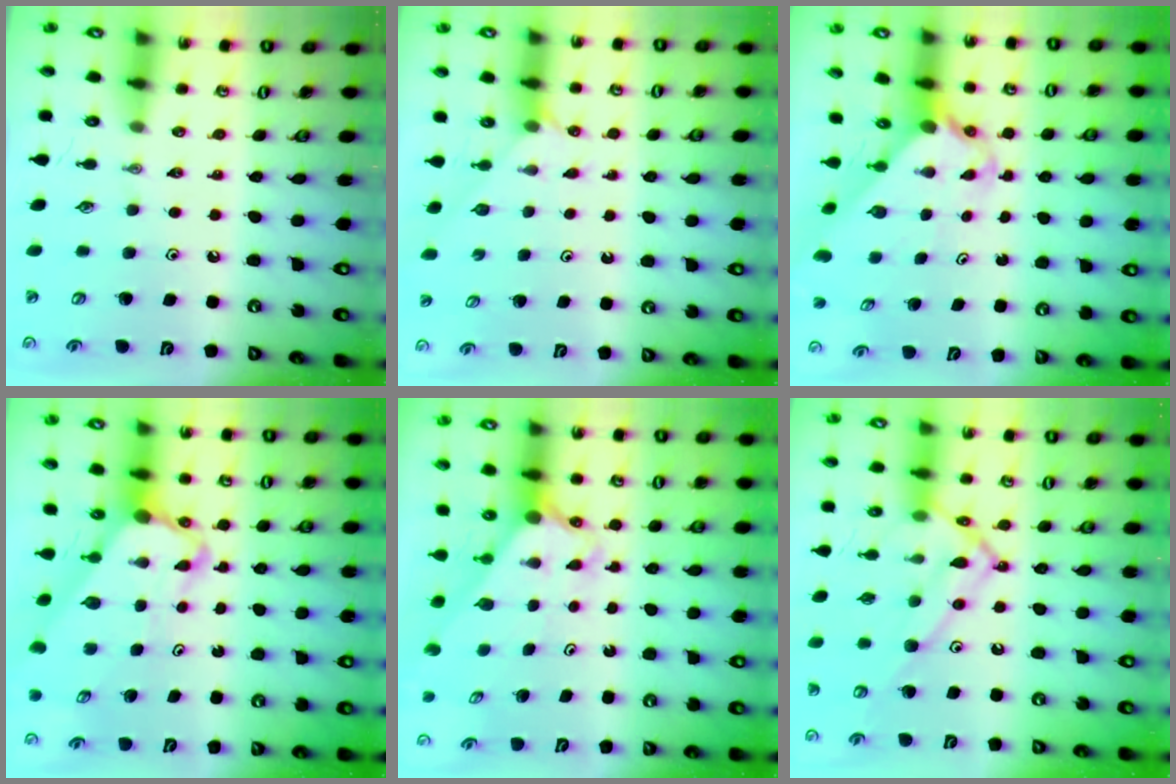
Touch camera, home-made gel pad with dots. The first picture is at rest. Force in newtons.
{"total": 2.0, "press": 1.9, "slide": 0.4}
{"total": 2.3, "press": 2.3, "slide": 0.2}
{"total": 5.1, "press": 5.1, "slide": 0.3}
{"total": 2.6, "press": 2.6, "slide": 0.2}
{"total": 15.1, "press": 15.0, "slide": 1.4}